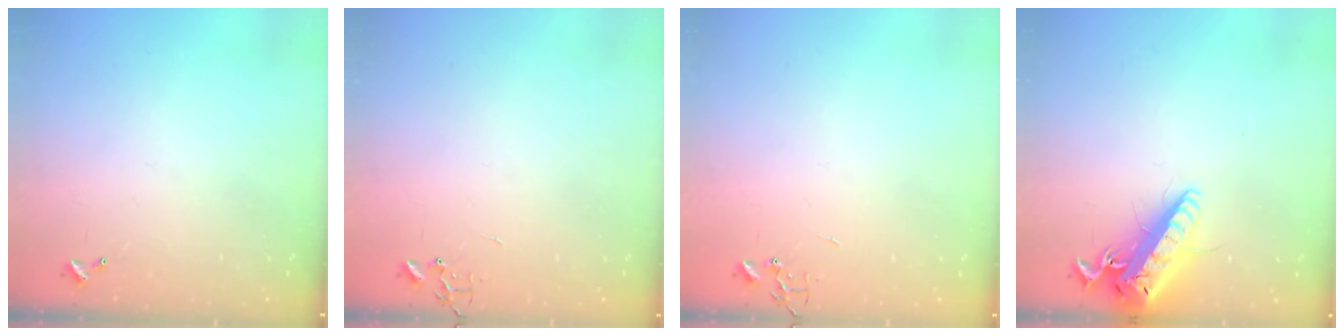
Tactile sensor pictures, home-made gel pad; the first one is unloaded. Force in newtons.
{"total": 0.0}
{"total": 0.0}
{"total": 20.4, "press": 19.9, "slide": 4.5}